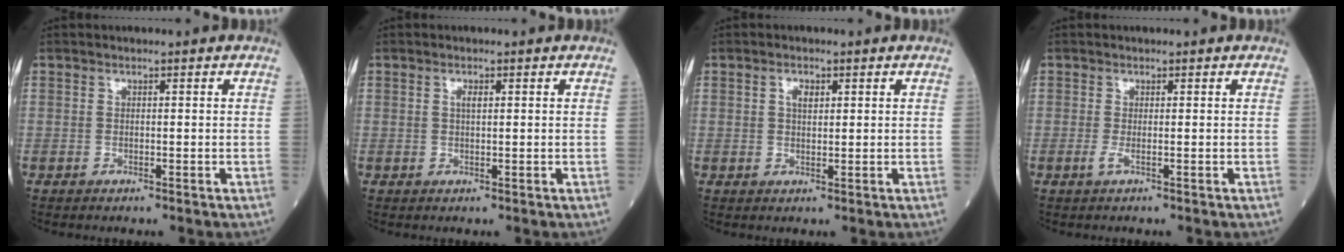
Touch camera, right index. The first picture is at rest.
{"total": 1.1, "force": [0.4, 0.3, 1.0], "torque": [-0.019, 0.001, 0.006]}
{"total": 2.0, "force": [0.8, 0.9, 1.5], "torque": [-0.028, 0.001, 0.013]}
{"total": 0.9, "force": [-0.2, -0.2, 0.8], "torque": [-0.024, -0.004, -0.006]}